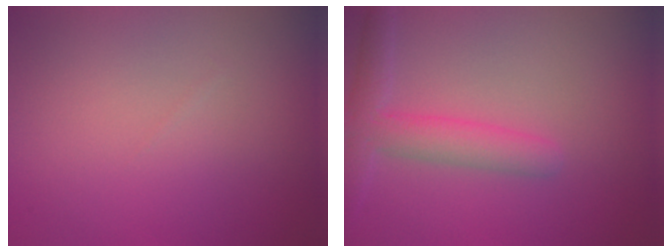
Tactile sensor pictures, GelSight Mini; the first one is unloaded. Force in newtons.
{"total": 3.5, "press": 3.5, "slide": 0.2}